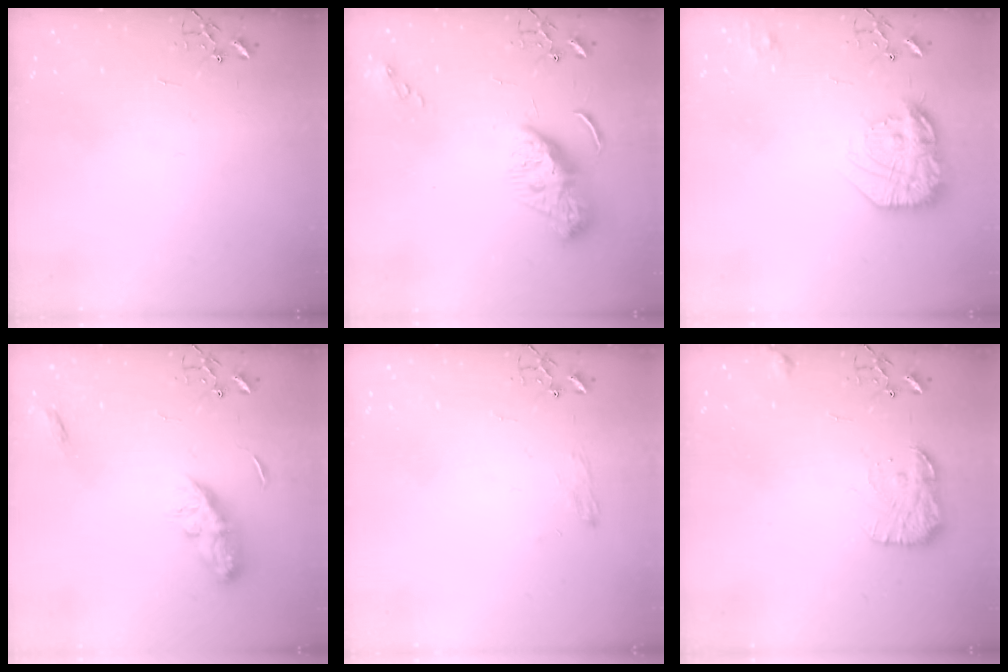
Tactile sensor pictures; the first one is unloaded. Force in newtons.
{"total": 9.6, "press": 9.6, "slide": 1.0}
{"total": 19.5, "press": 19.5, "slide": 1.5}
{"total": 8.5, "press": 8.4, "slide": 0.3}
{"total": 6.8, "press": 6.8, "slide": 0.8}
{"total": 12.4, "press": 12.4, "slide": 0.5}